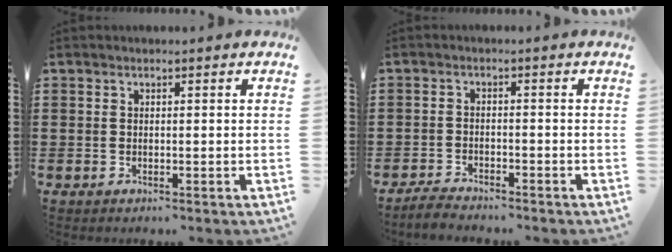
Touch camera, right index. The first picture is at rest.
{"total": 2.4, "force": [-2.4, 0.2, 0.1], "torque": [-0.007, 0.005, -0.051]}